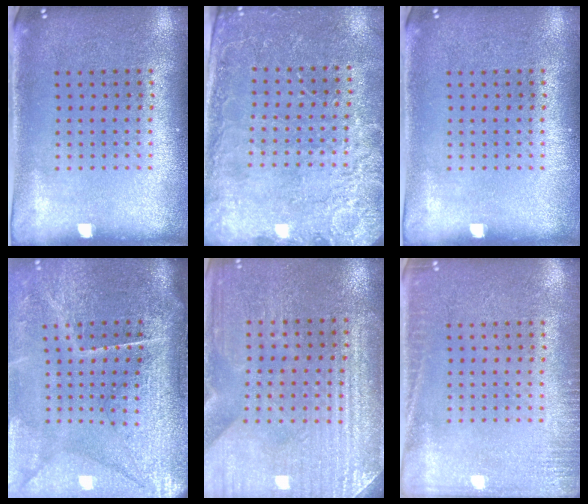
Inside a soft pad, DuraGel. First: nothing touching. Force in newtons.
{"total": 2.7, "press": 2.6, "slide": 0.3}
{"total": 0.0}
{"total": 4.8, "press": 4.0, "slide": 2.7}
{"total": 3.2, "press": 3.2, "slide": 0.3}
{"total": 2.0, "press": 2.0, "slide": 0.3}